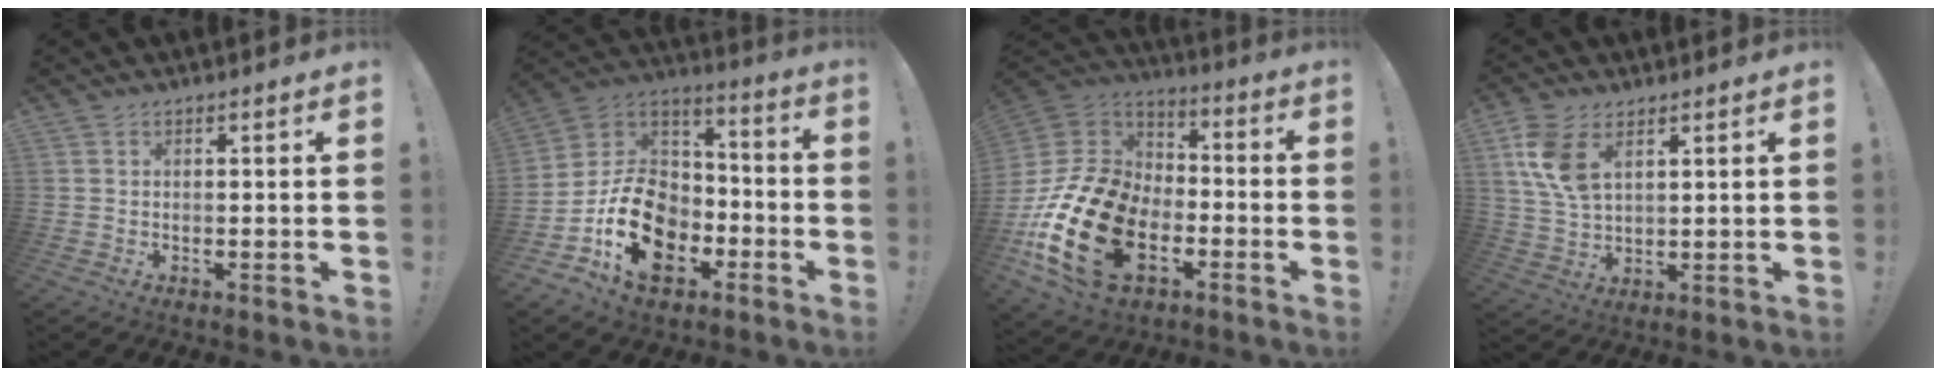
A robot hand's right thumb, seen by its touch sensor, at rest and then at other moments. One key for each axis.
{"total": 20.0, "fx": -8.2, "fy": 14.4, "fz": 11.2, "tx": -0.183, "ty": 0.049, "tz": -0.128}
{"total": 27.4, "fx": -9.3, "fy": 16.9, "fz": 19.4, "tx": -0.388, "ty": 0.056, "tz": -0.144}
{"total": 10.1, "fx": 4.6, "fy": 5.8, "fz": 6.8, "tx": -0.140, "ty": -0.007, "tz": 0.089}